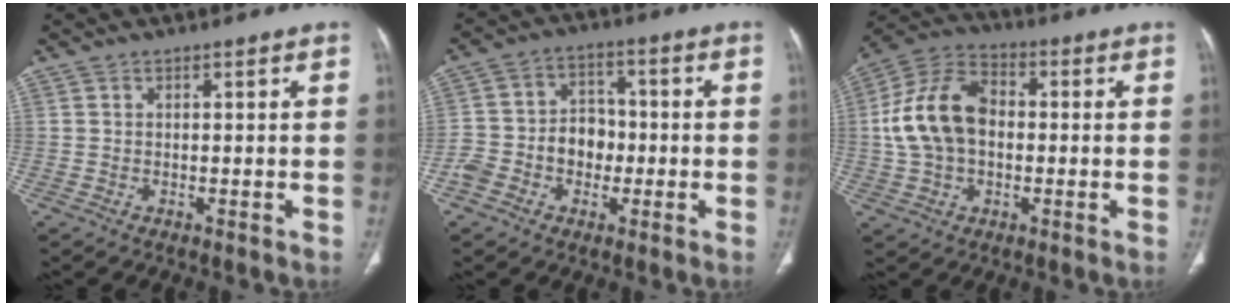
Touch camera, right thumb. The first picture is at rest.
{"total": 9.9, "force": [-2.6, 8.0, 5.4], "torque": [-0.068, 0.041, -0.052]}
{"total": 14.4, "force": [0.3, 9.8, 10.5], "torque": [-0.194, 0.030, -0.001]}